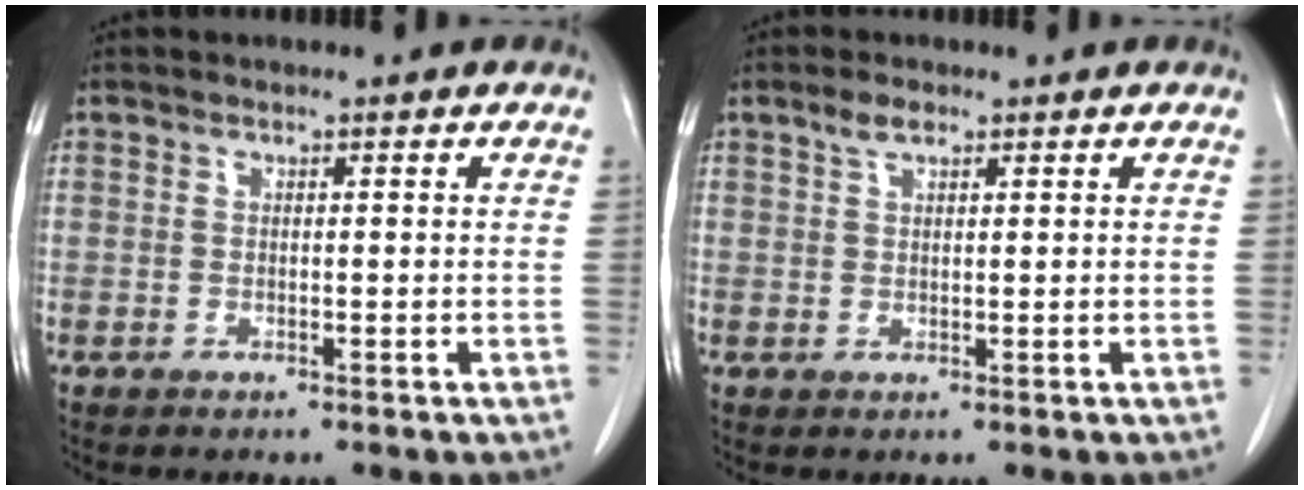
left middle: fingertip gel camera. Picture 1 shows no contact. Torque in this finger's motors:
{"motor_torque": [0.30, -0.26, 0.00, 0.00]}